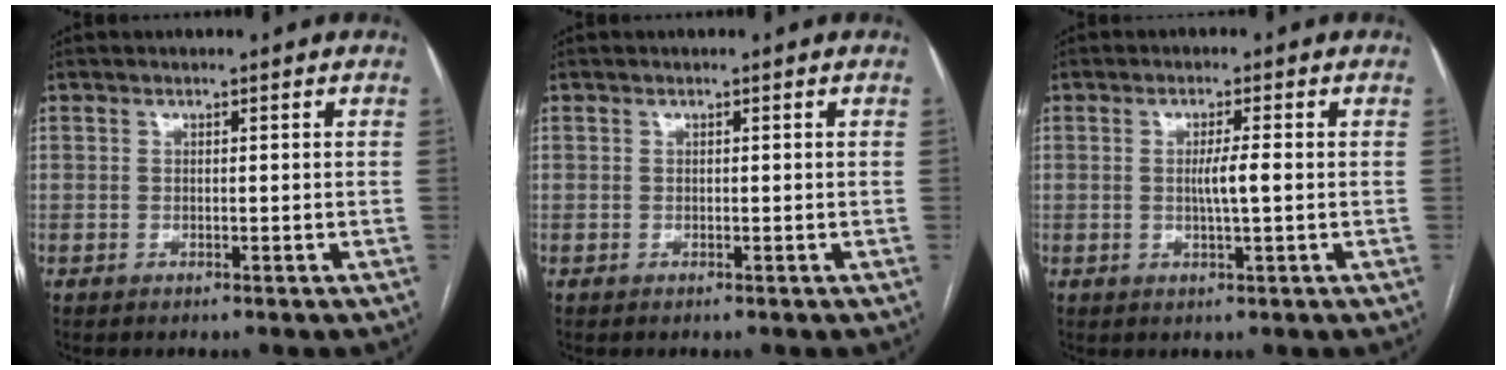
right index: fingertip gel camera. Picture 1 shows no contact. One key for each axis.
{"total": 0.0}
{"total": 3.2, "fx": 0.0, "fy": -0.1, "fz": 3.2, "tx": -0.058, "ty": -0.002, "tz": -0.001}